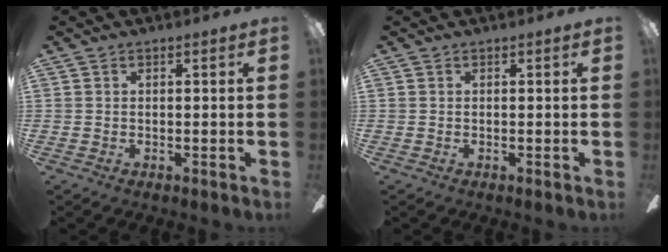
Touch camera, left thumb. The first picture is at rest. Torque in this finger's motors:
{"motor_torque": [0.00, 0.00, 0.00, 0.00, 0.00]}